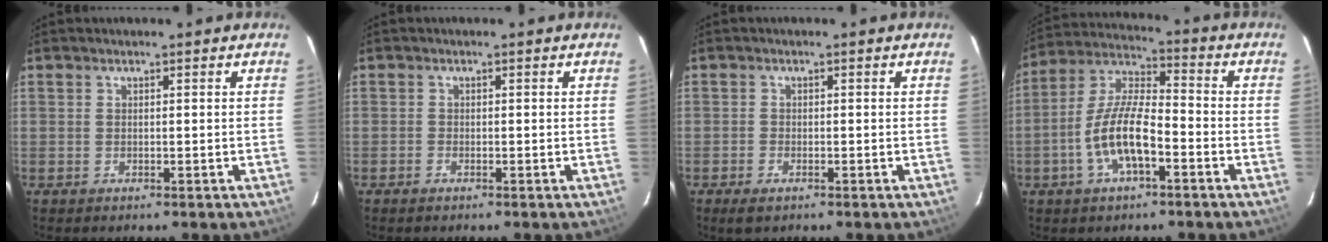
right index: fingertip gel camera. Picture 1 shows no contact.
{"total": 0.6, "force": [-0.5, 0.2, 0.0], "torque": [-0.002, 0.002, -0.012]}
{"total": 2.2, "force": [-1.5, 0.9, 1.2], "torque": [-0.030, -0.005, -0.030]}
{"total": 12.0, "force": [-4.6, 4.1, 10.4], "torque": [-0.218, 0.001, -0.087]}